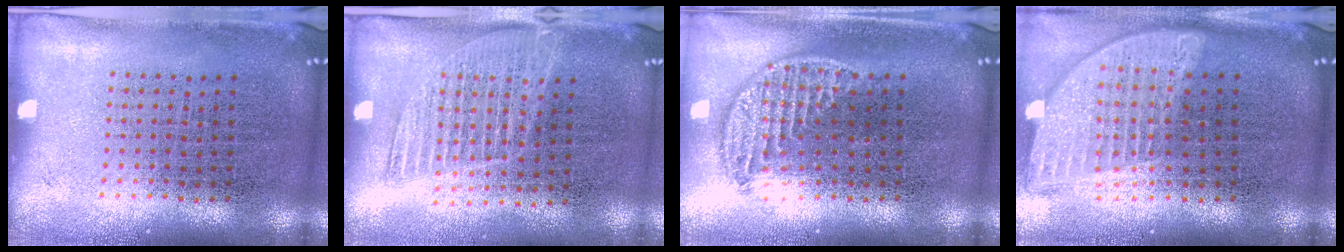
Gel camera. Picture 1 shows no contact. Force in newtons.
{"total": 1.3, "press": 1.2, "slide": 0.6}
{"total": 1.3, "press": 1.2, "slide": 0.7}
{"total": 1.9, "press": 1.6, "slide": 1.1}